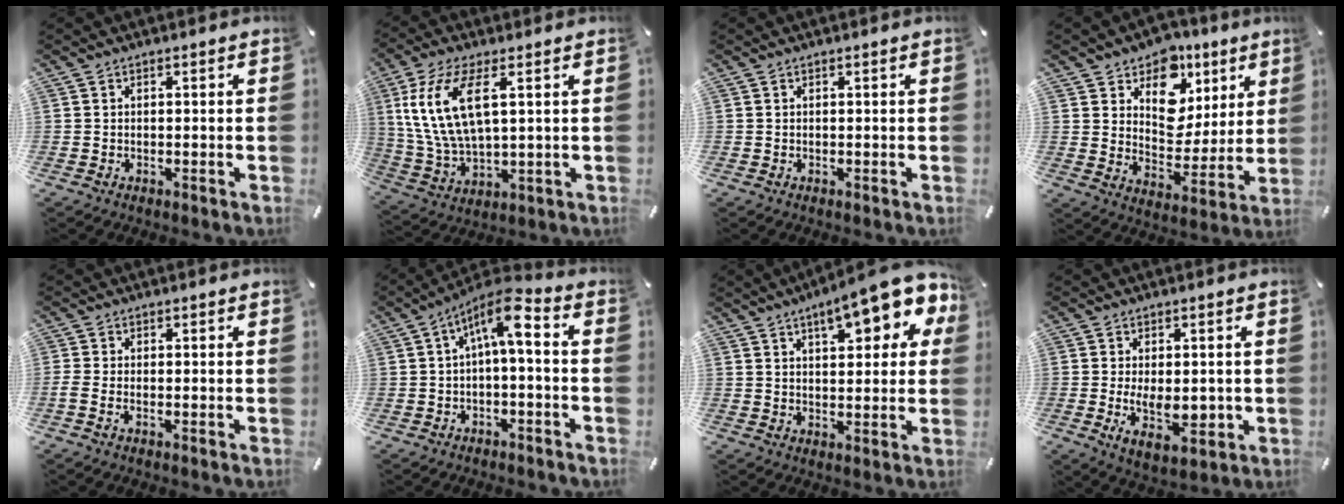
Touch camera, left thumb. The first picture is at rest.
{"total": 13.5, "force": [4.5, 5.9, 11.3], "torque": [-0.260, -0.005, 0.079]}
{"total": 0.0}
{"total": 12.6, "force": [6.2, 9.9, 4.7], "torque": [-0.060, -0.055, 0.116]}
{"total": 1.7, "force": [-0.7, 0.6, 1.4], "torque": [-0.025, 0.003, -0.012]}
{"total": 8.6, "force": [1.2, 3.3, 7.9], "torque": [-0.131, 0.002, 0.021]}
{"total": 13.0, "force": [7.7, 4.9, 9.2], "torque": [-0.125, -0.032, 0.127]}
{"total": 8.4, "force": [-1.0, 4.9, 6.7], "torque": [-0.097, -0.008, -0.015]}